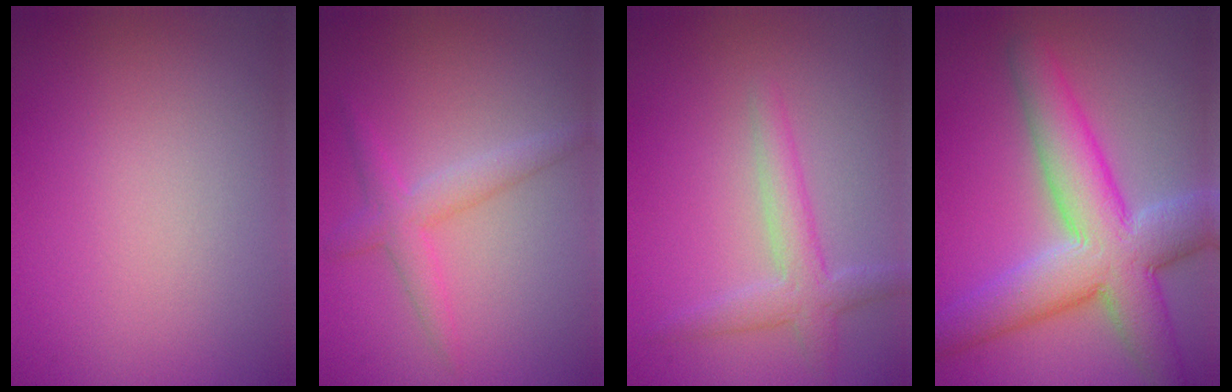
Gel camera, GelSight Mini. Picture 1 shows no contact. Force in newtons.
{"total": 2.6, "press": 2.6, "slide": 0.1}
{"total": 2.9, "press": 2.9, "slide": 0.1}
{"total": 9.5, "press": 9.5, "slide": 0.7}